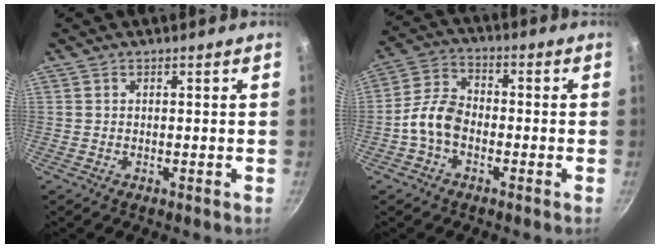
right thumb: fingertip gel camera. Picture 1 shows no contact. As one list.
[{"total": 7.5, "force": [-2.5, 5.1, 4.9], "torque": [-0.087, 0.034, -0.062]}]